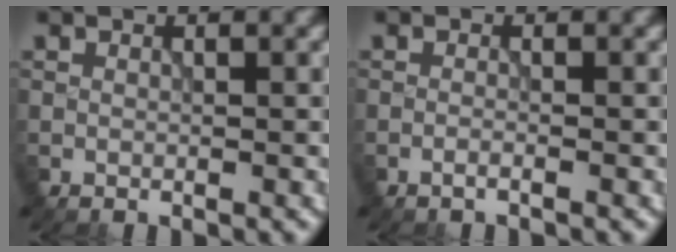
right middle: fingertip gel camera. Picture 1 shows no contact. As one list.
[{"total": 0.8, "force": [-0.5, 0.2, 0.6], "torque": [-0.007, 0.000, -0.014]}]